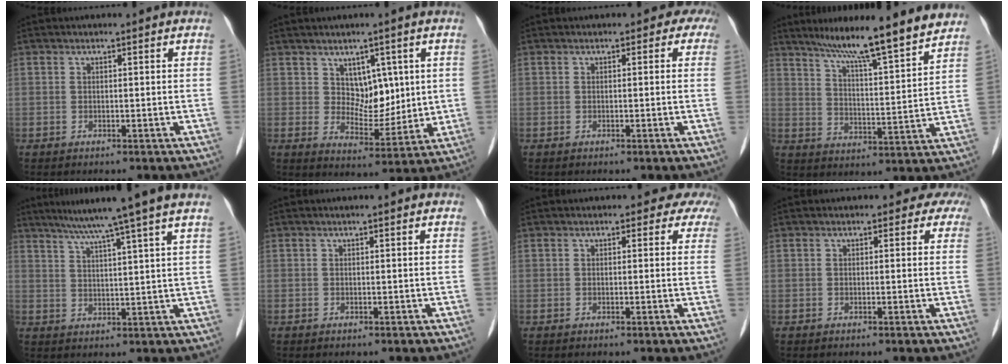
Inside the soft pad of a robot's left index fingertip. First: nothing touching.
{"total": 6.3, "force": [2.2, 4.1, 4.2], "torque": [-0.064, 0.005, 0.047]}
{"total": 2.0, "force": [0.3, 1.7, 1.0], "torque": [0.009, 0.011, -0.012]}
{"total": 14.5, "force": [12.6, 0.3, 7.2], "torque": [-0.114, 0.000, 0.190]}
{"total": 10.4, "force": [8.2, -2.4, 5.9], "torque": [-0.091, 0.006, 0.111]}
{"total": 0.0}
{"total": 3.1, "force": [2.4, 1.9, 0.4], "torque": [0.017, -0.005, -0.004]}
{"total": 2.4, "force": [1.4, 1.9, 0.2], "torque": [0.017, -0.003, -0.012]}